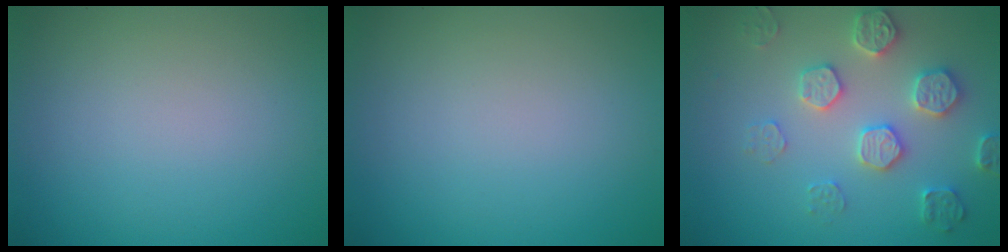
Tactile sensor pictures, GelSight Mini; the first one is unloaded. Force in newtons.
{"total": 0.0}
{"total": 4.4, "press": 4.3, "slide": 0.9}